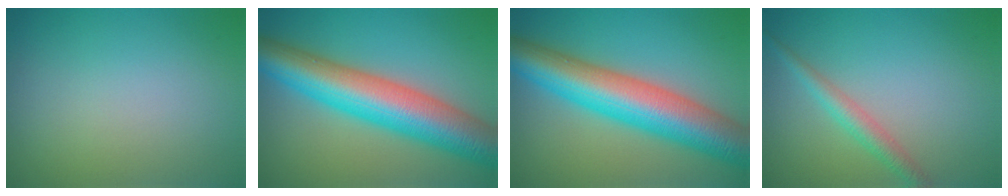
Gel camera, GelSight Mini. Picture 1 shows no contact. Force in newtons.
{"total": 11.0, "press": 11.0, "slide": 0.1}
{"total": 11.0, "press": 11.0, "slide": 0.1}
{"total": 2.3, "press": 2.3, "slide": 0.1}